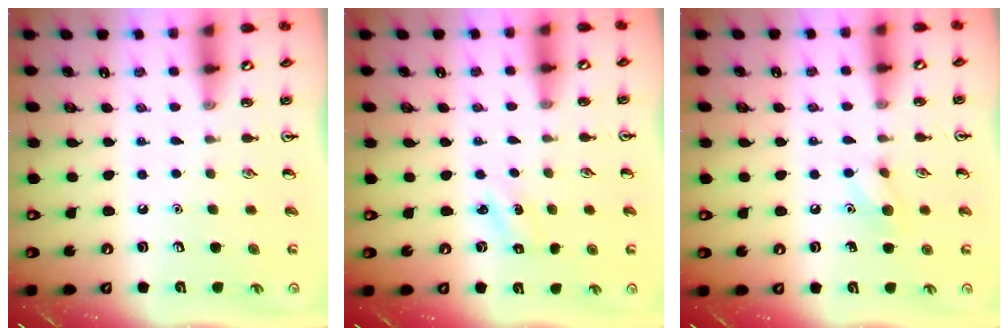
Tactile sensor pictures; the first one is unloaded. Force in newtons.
{"total": 1.4, "press": 1.3, "slide": 0.6}
{"total": 6.7, "press": 6.6, "slide": 1.5}